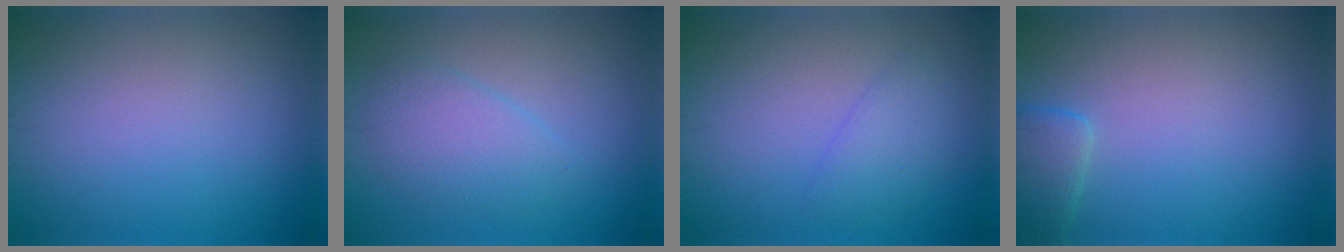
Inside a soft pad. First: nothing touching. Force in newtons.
{"total": 2.9, "press": 2.9, "slide": 0.2}
{"total": 2.0, "press": 2.0, "slide": 0.2}
{"total": 2.3, "press": 2.3, "slide": 0.2}